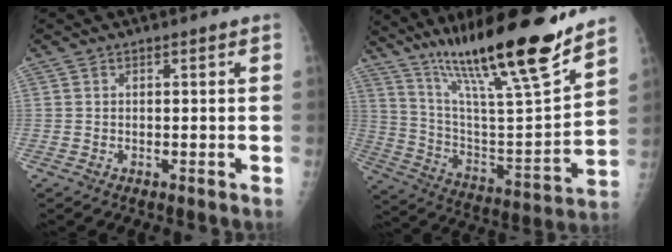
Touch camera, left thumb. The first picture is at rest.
{"total": 25.7, "force": [18.8, 3.1, 17.3], "torque": [-0.265, -0.075, 0.327]}